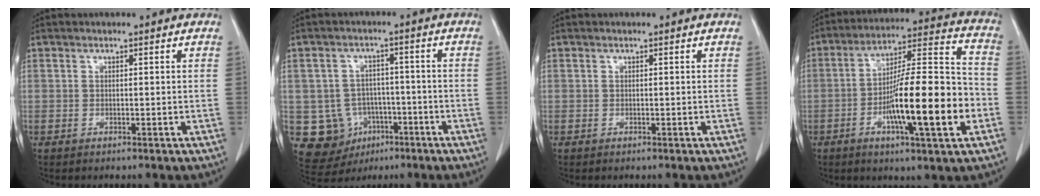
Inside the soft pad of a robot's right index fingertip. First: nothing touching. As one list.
[{"total": 9.6, "force": [-3.0, 8.9, 2.1], "torque": [-0.051, 0.021, -0.029]}, {"total": 0.0}, {"total": 18.3, "force": [-5.0, 1.8, 17.5], "torque": [-0.289, 0.001, -0.077]}]